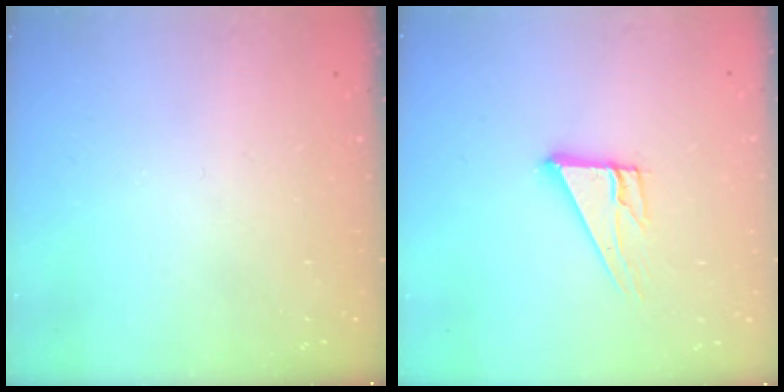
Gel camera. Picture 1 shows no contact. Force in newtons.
{"total": 10.0, "press": 10.0, "slide": 0.5}